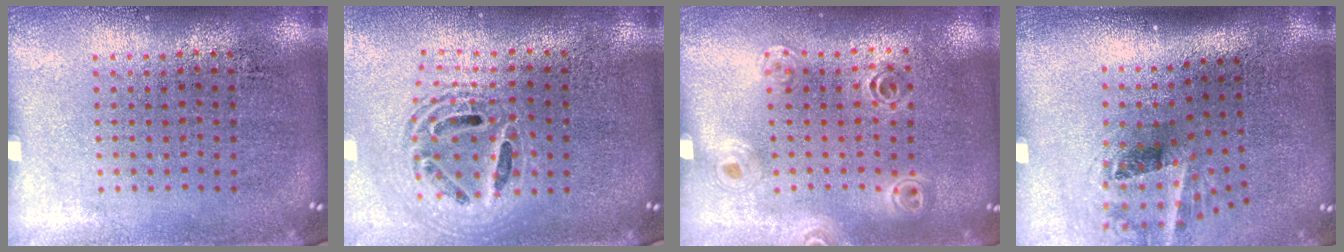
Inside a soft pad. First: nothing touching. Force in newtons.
{"total": 1.9, "press": 1.5, "slide": 1.2}
{"total": 1.1, "press": 1.1, "slide": 0.2}
{"total": 1.9, "press": 1.2, "slide": 1.4}